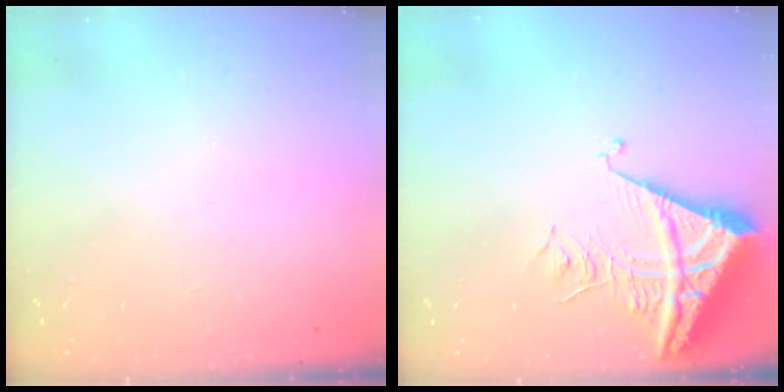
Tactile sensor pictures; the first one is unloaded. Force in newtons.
{"total": 9.1, "press": 9.1, "slide": 1.0}